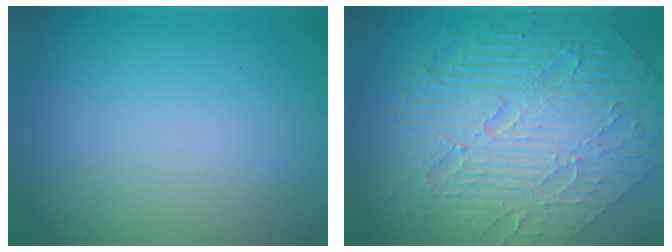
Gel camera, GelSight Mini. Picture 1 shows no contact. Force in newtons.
{"total": 11.2, "press": 7.3, "slide": 8.4}